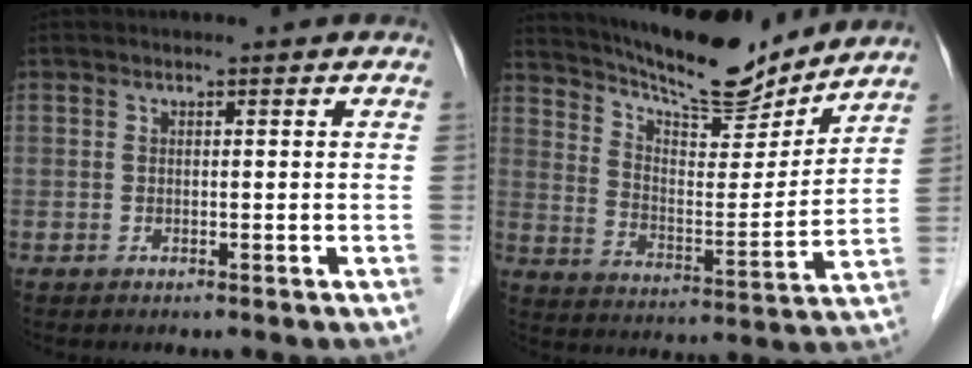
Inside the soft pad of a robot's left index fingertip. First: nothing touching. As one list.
[{"total": 16.6, "force": [15.2, 2.6, 6.0], "torque": [-0.110, -0.010, 0.242]}]